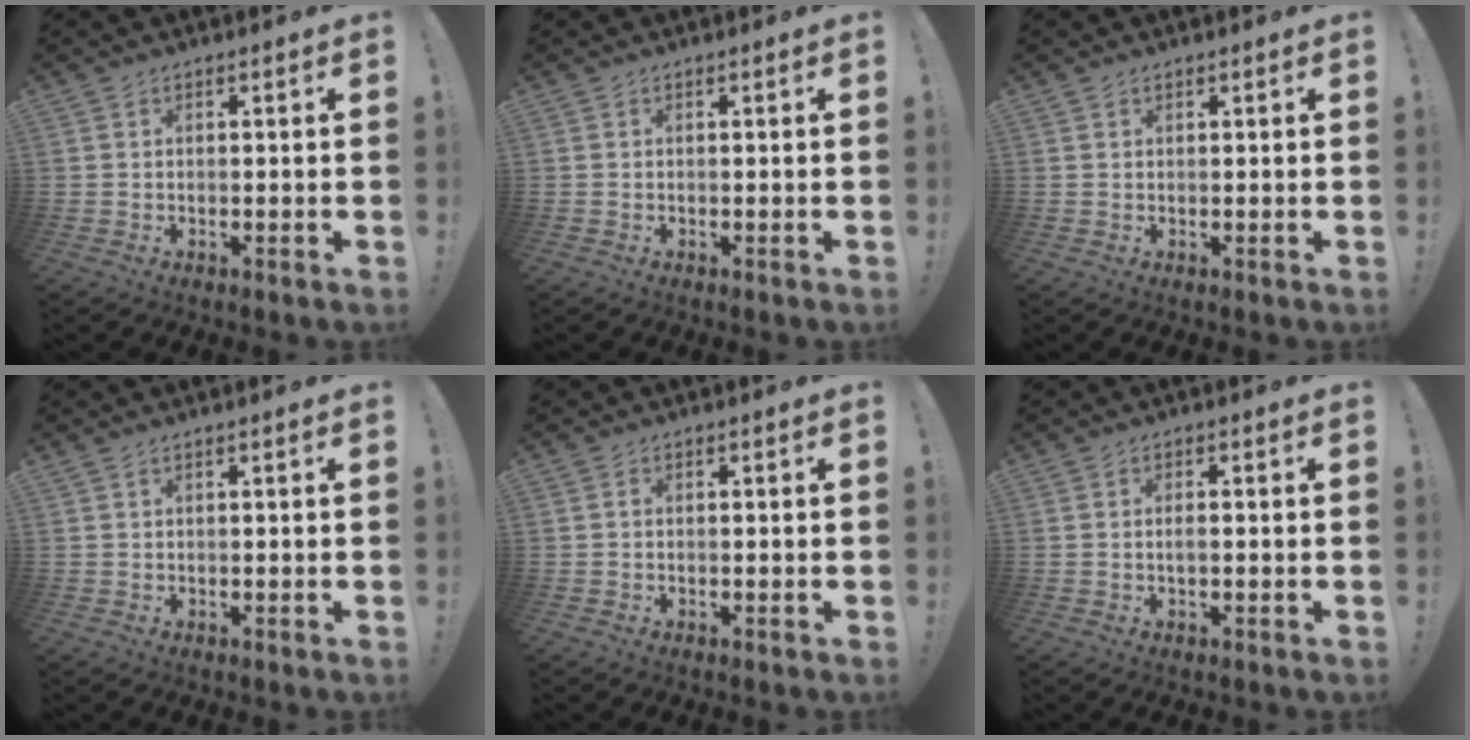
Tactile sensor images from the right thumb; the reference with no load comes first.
{"total": 0.0}
{"total": 0.6, "force": [0.5, 0.3, 0.1], "torque": [-0.002, -0.001, 0.009]}
{"total": 0.6, "force": [0.5, 0.0, 0.3], "torque": [-0.006, 0.001, 0.010]}
{"total": 0.5, "force": [-0.5, 0.2, 0.1], "torque": [-0.006, 0.004, -0.008]}
{"total": 1.5, "force": [-0.4, 0.2, 1.5], "torque": [-0.031, 0.004, -0.008]}